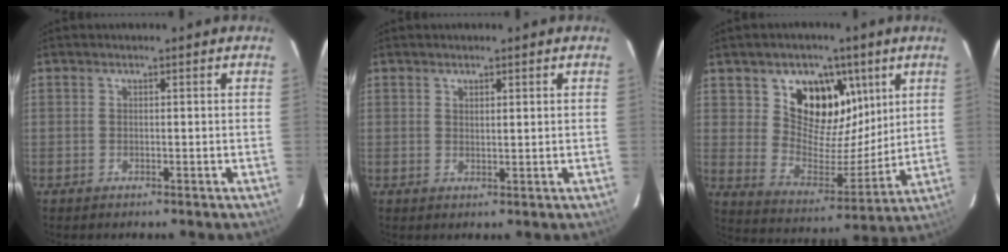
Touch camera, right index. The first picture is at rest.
{"total": 1.4, "force": [1.0, 0.3, 0.9], "torque": [-0.015, 0.001, 0.018]}
{"total": 15.1, "force": [7.3, 10.4, 8.1], "torque": [-0.146, -0.002, 0.135]}